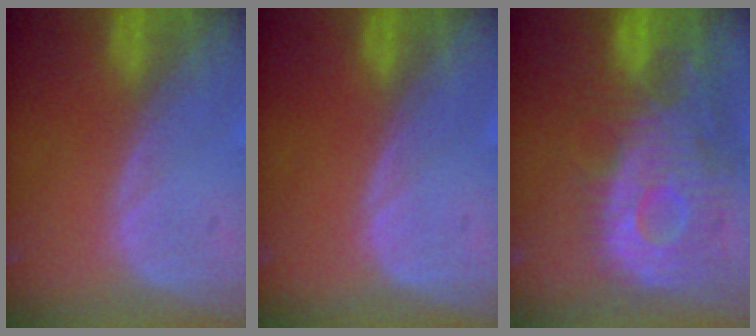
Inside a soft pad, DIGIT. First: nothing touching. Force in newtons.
{"total": 0.0}
{"total": 12.0, "press": 10.7, "slide": 5.5}